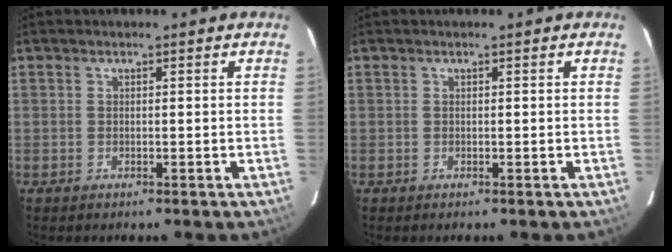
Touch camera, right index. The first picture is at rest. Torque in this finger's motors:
{"motor_torque": [0.10, 0.05, -0.03, 0.01]}